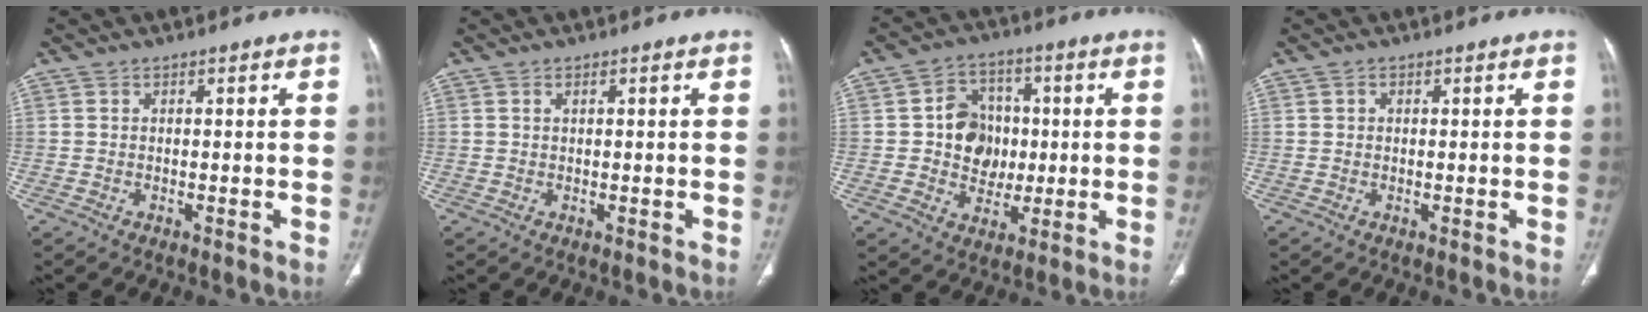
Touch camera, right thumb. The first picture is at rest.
{"total": 0.7, "force": [0.3, 0.3, 0.6], "torque": [-0.011, 0.004, 0.006]}
{"total": 10.5, "force": [0.4, 9.0, 5.4], "torque": [-0.039, 0.009, 0.009]}
{"total": 0.8, "force": [0.2, 0.7, 0.4], "torque": [-0.003, 0.001, 0.003]}